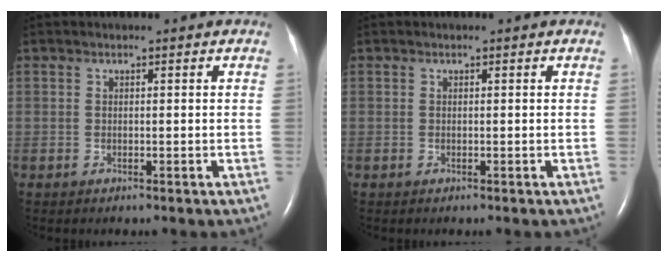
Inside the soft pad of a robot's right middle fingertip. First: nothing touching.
{"total": 0.0}